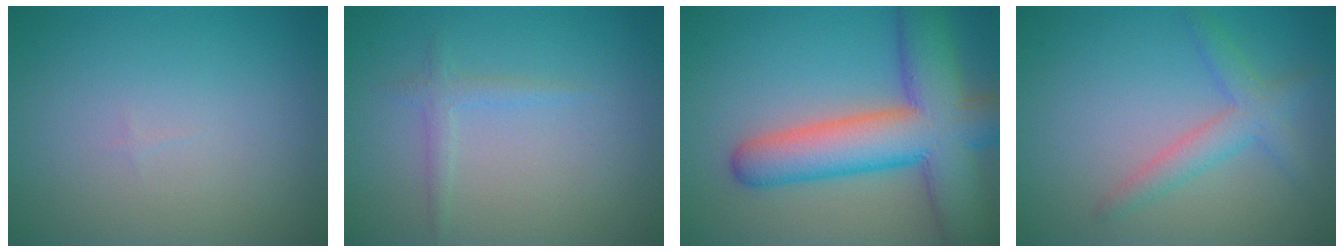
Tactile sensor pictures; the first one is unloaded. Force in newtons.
{"total": 1.4, "press": 1.4, "slide": 0.1}
{"total": 10.7, "press": 10.7, "slide": 0.6}
{"total": 2.9, "press": 2.9, "slide": 0.1}